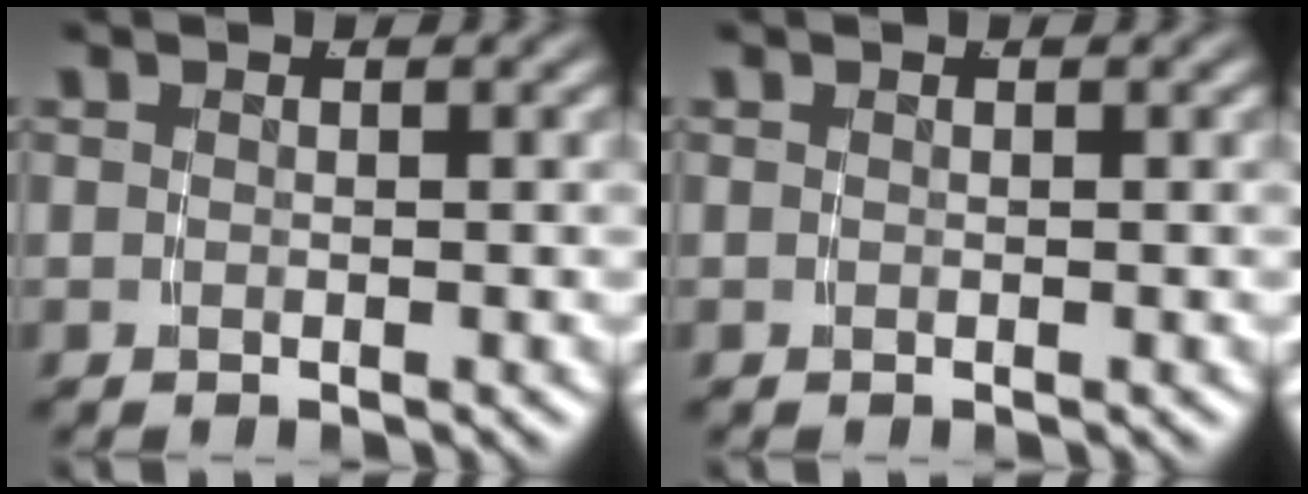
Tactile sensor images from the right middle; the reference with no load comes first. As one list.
[{"total": 0.0}]